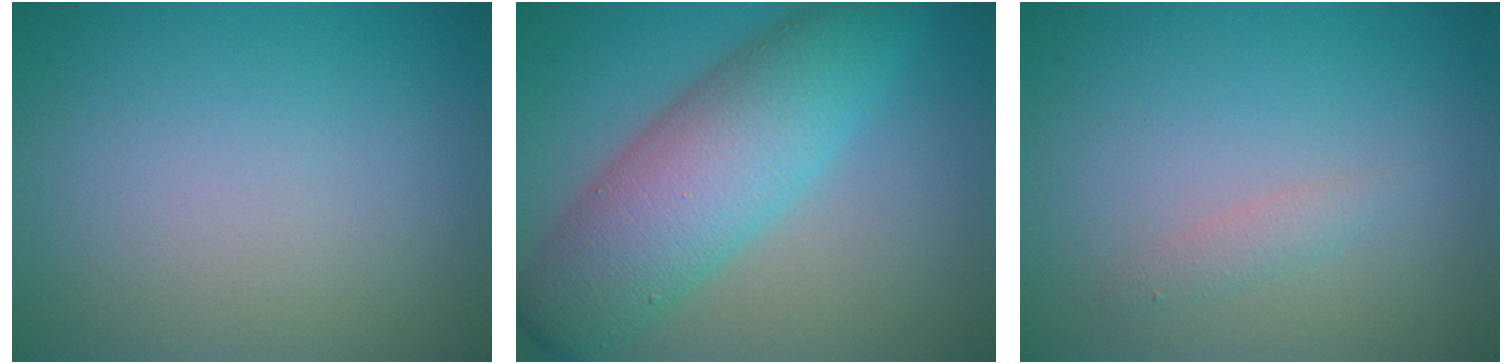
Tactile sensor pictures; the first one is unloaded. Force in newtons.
{"total": 8.5, "press": 8.5, "slide": 0.1}
{"total": 1.1, "press": 1.1, "slide": 0.0}